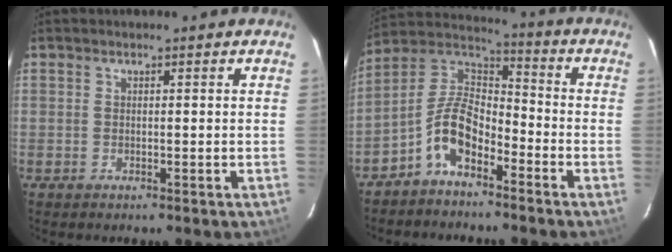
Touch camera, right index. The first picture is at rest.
{"total": 9.9, "force": [-5.5, 4.7, 6.7], "torque": [-0.148, 0.021, -0.111]}